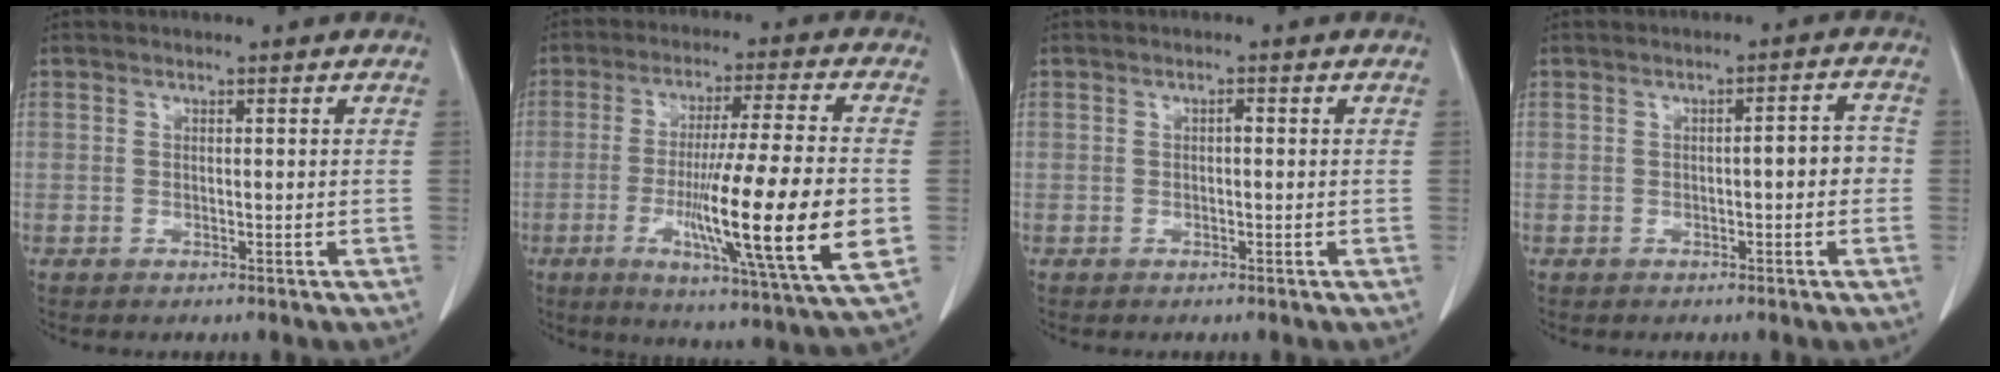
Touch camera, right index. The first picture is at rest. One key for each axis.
{"total": 19.4, "fx": -3.7, "fy": -0.4, "fz": 19.0, "tx": -0.299, "ty": -0.026, "tz": -0.061}
{"total": 0.6, "fx": 0.0, "fy": 0.2, "fz": 0.6, "tx": -0.010, "ty": 0.002, "tz": -0.001}
{"total": 3.3, "fx": -0.5, "fy": 0.8, "fz": 3.2, "tx": -0.041, "ty": 0.013, "tz": -0.006}